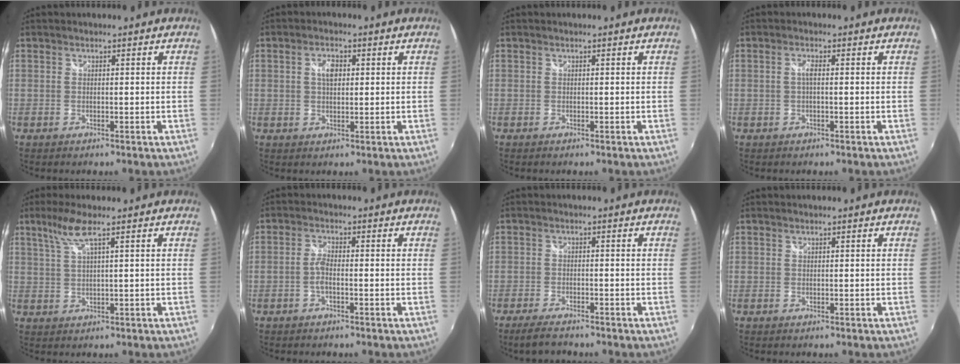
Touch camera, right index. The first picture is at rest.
{"total": 3.4, "force": [0.8, 2.0, 2.6], "torque": [-0.044, 0.007, 0.013]}
{"total": 0.0}
{"total": 1.5, "force": [-0.1, 0.3, 1.5], "torque": [-0.028, 0.003, -0.004]}
{"total": 4.3, "force": [2.6, -0.1, 3.5], "torque": [-0.070, 0.003, 0.054]}
{"total": 2.1, "force": [-0.9, 0.4, 1.9], "torque": [-0.046, 0.004, -0.020]}
{"total": 4.9, "force": [-4.2, 1.1, 2.3], "torque": [-0.062, -0.013, -0.077]}
{"total": 0.0}